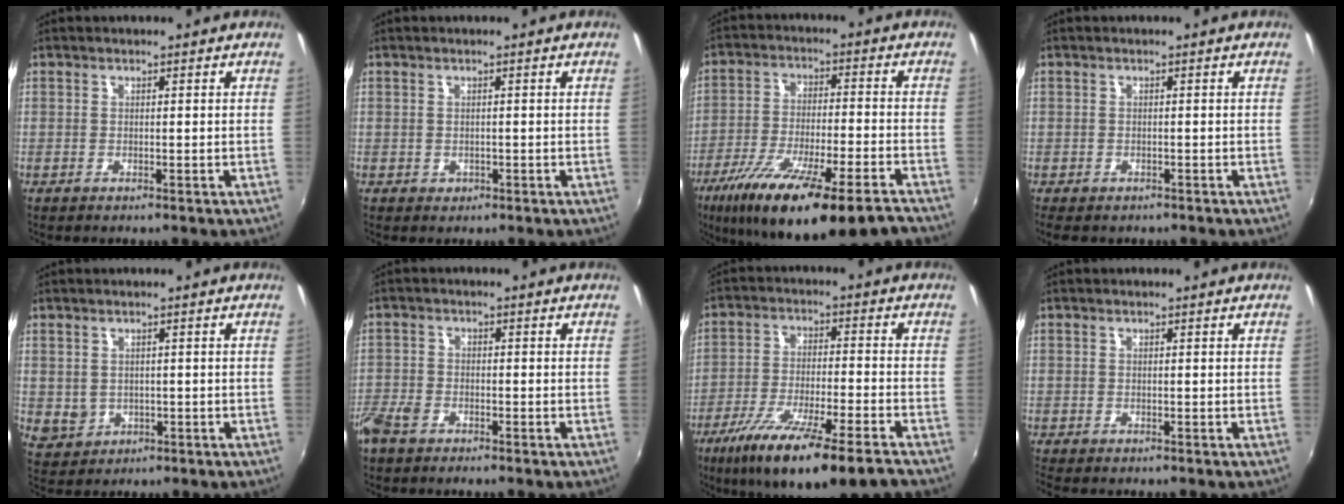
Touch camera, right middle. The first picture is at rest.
{"total": 1.2, "force": [-0.5, 1.1, 0.1], "torque": [-0.002, -0.003, -0.005]}
{"total": 20.9, "force": [-15.6, 2.8, 13.7], "torque": [-0.249, -0.058, -0.251]}
{"total": 3.7, "force": [-2.8, 1.7, 1.8], "torque": [-0.041, -0.021, -0.038]}
{"total": 3.9, "force": [0.0, 3.6, 1.6], "torque": [-0.030, 0.000, 0.011]}
{"total": 5.7, "force": [-4.2, 2.6, 2.9], "torque": [-0.078, -0.012, -0.085]}
{"total": 16.1, "force": [-11.5, 1.4, 11.2], "torque": [-0.215, -0.055, -0.195]}
{"total": 1.8, "force": [-1.4, 0.1, 1.0], "torque": [-0.018, -0.010, -0.019]}